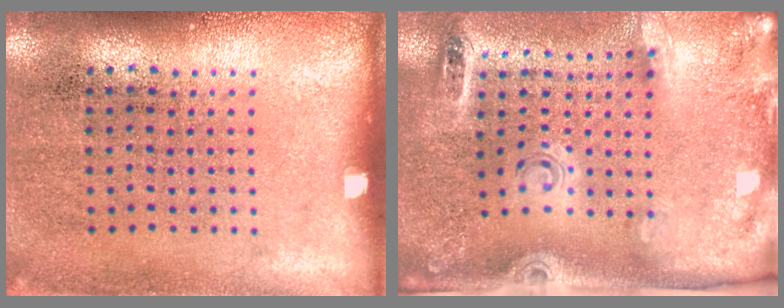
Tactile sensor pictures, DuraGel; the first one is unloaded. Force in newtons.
{"total": 2.8, "press": 1.9, "slide": 2.1}